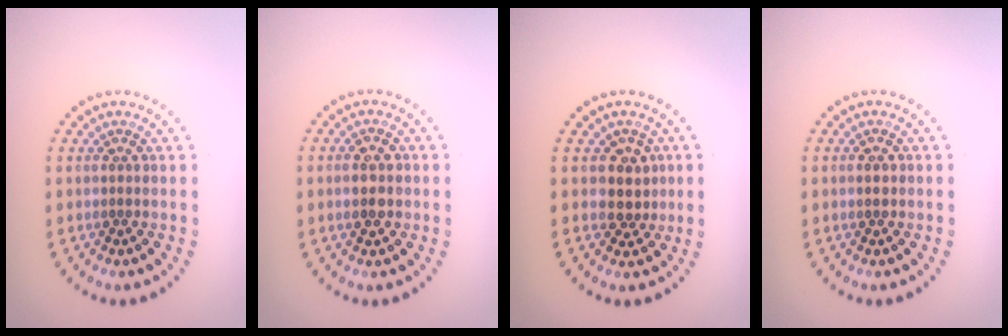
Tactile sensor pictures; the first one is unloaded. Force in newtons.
{"total": 2.3, "press": 2.3, "slide": 0.3}
{"total": 2.5, "press": 2.2, "slide": 1.2}
{"total": 1.3, "press": 1.3, "slide": 0.2}